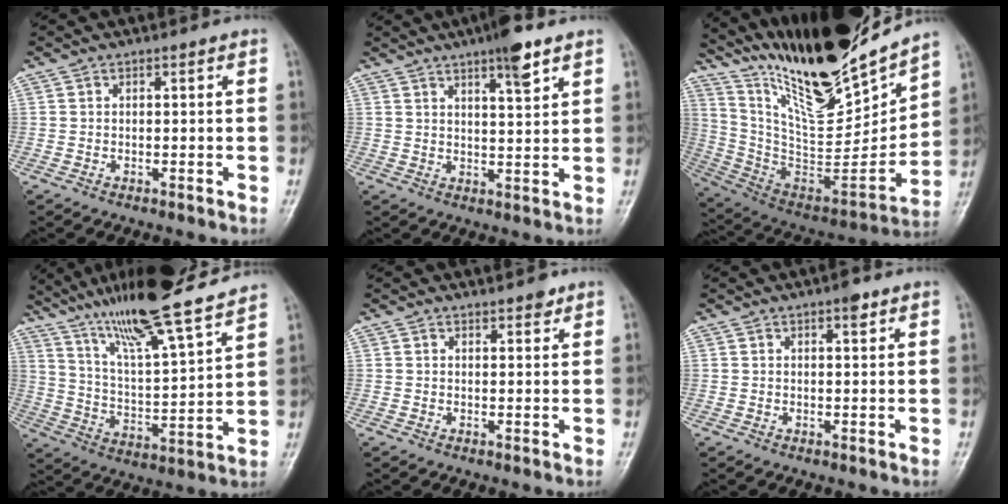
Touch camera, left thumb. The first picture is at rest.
{"total": 6.7, "force": [4.3, 1.2, 5.0], "torque": [-0.072, -0.021, 0.066]}
{"total": 25.5, "force": [21.4, 5.0, 13.0], "torque": [-0.182, -0.115, 0.375]}
{"total": 19.7, "force": [16.0, 1.6, 11.4], "torque": [-0.170, -0.064, 0.279]}
{"total": 1.8, "force": [1.5, 0.8, 0.8], "torque": [-0.003, -0.008, 0.018]}
{"total": 2.1, "force": [1.3, 0.7, 1.5], "torque": [-0.017, -0.004, 0.016]}